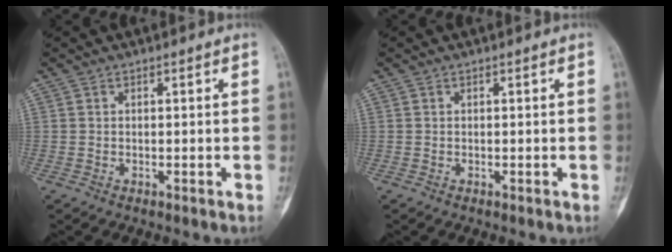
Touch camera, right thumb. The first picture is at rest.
{"total": 0.0}